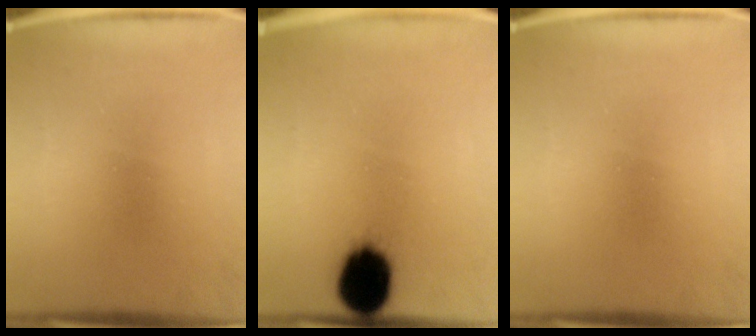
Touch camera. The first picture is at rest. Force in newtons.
{"total": 13.0}
{"total": 0.0}